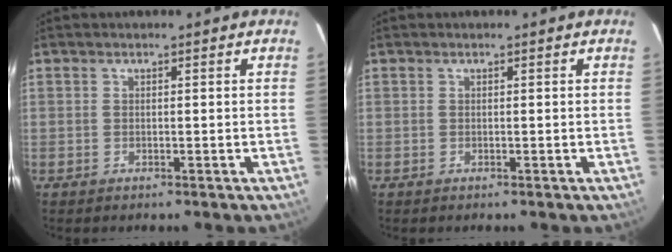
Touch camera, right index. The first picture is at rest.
{"total": 0.0}